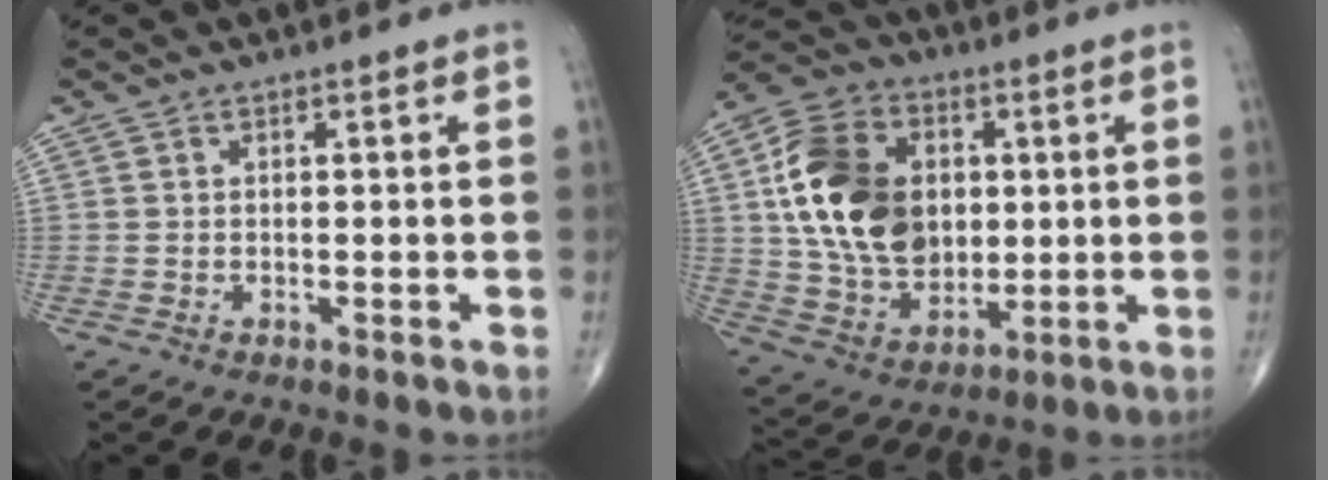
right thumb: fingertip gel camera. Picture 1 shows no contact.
{"total": 20.0, "force": [2.9, 14.5, 13.6], "torque": [-0.223, -0.001, 0.059]}